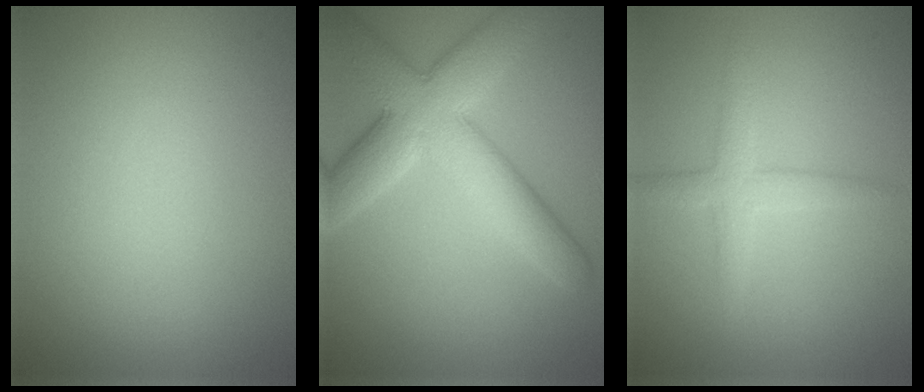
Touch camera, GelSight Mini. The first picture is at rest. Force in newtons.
{"total": 8.1, "press": 8.1, "slide": 0.5}
{"total": 2.4, "press": 2.4, "slide": 0.2}